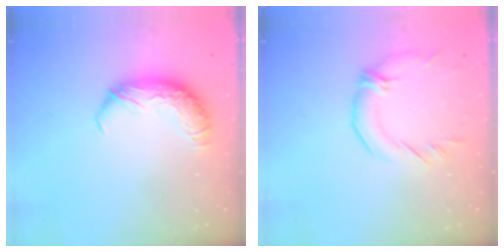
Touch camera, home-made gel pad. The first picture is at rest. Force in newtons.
{"total": 2.0, "press": 1.0, "slide": 1.7}